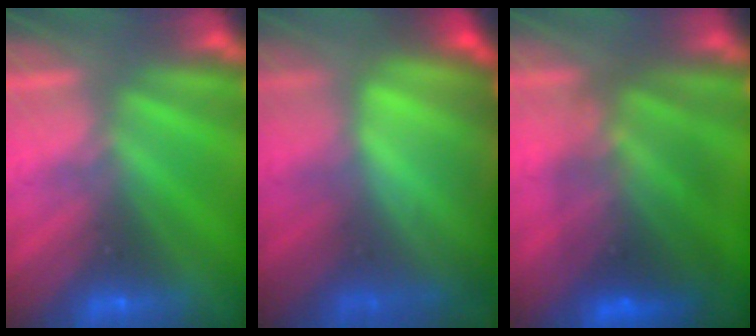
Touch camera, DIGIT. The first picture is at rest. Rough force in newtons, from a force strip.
{"total": 8.2}
{"total": 5.9}